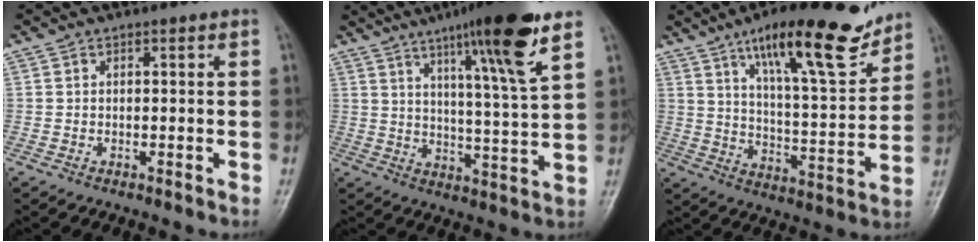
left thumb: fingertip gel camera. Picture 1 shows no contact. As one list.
[{"total": 16.3, "force": [9.5, 0.8, 13.2], "torque": [-0.201, -0.047, 0.148]}, {"total": 19.3, "force": [12.9, 4.7, 13.5], "torque": [-0.178, -0.068, 0.209]}]